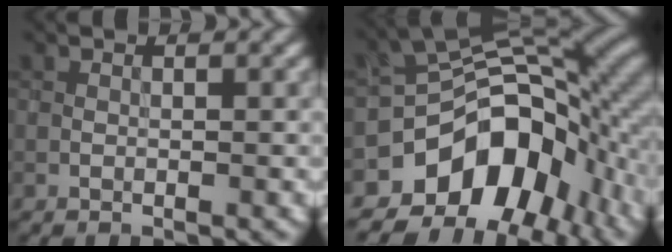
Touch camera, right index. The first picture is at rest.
{"total": 12.5, "force": [-5.4, 8.2, 7.7], "torque": [-0.118, 0.001, -0.100]}